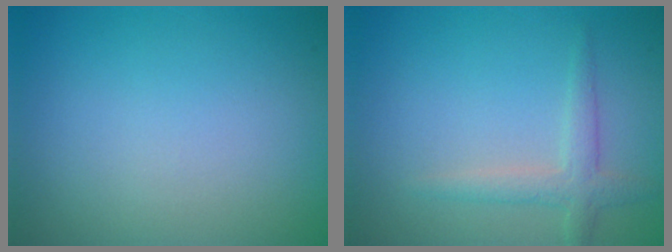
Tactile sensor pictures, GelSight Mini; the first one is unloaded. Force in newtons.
{"total": 2.1, "press": 2.1, "slide": 0.1}